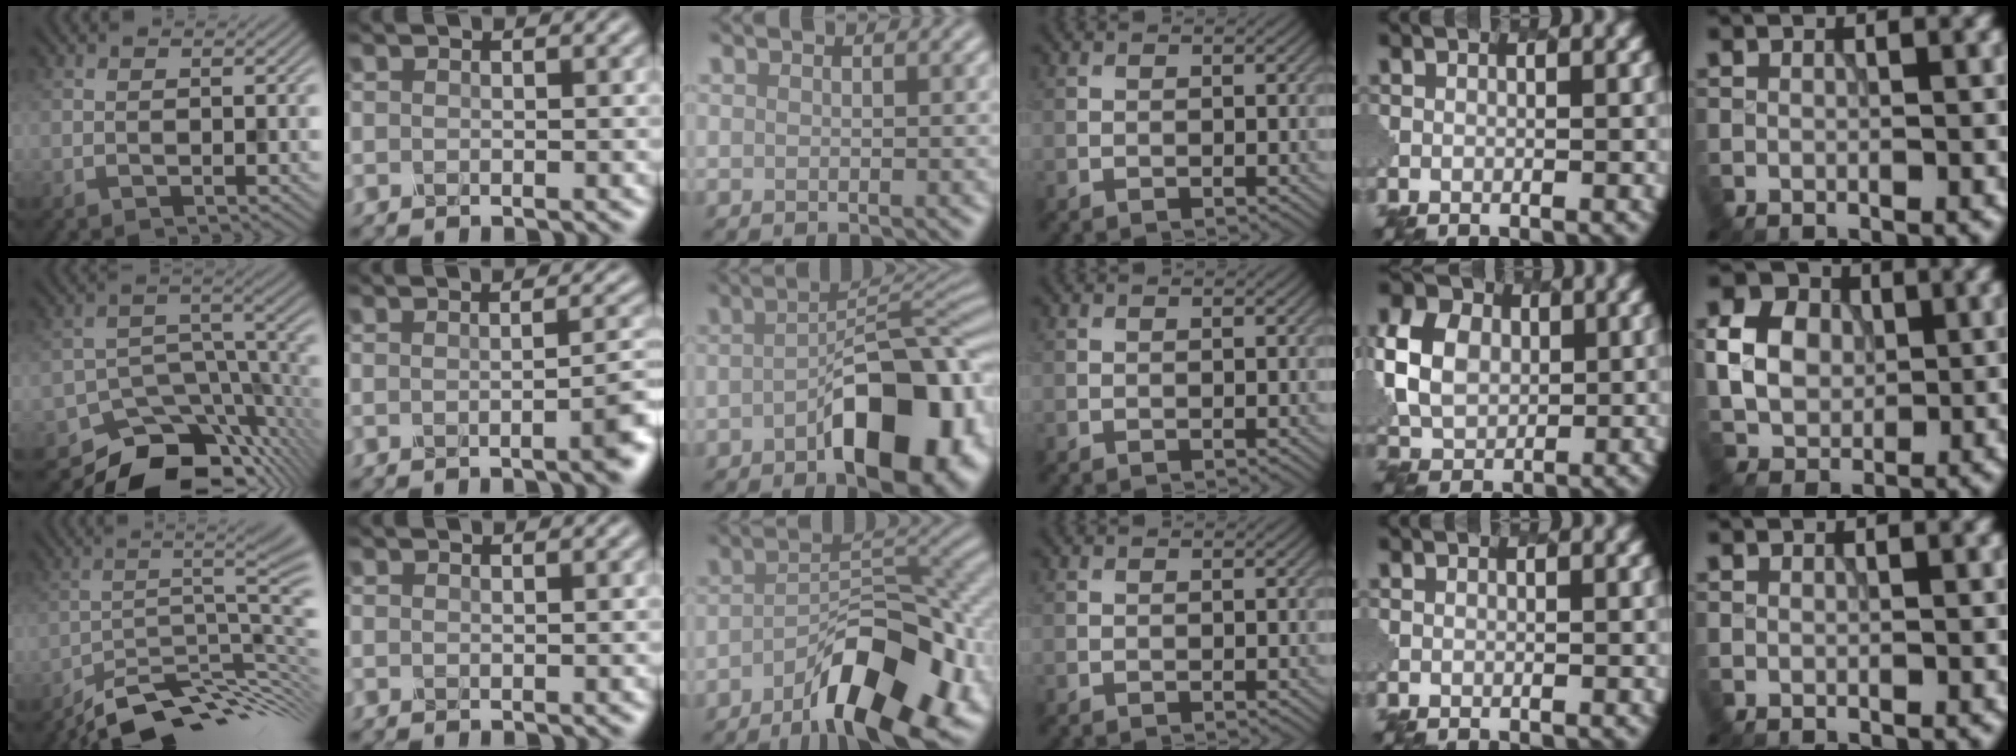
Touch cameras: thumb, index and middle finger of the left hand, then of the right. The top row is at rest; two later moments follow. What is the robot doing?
{"motion": "dispense", "object": "glue stick"}